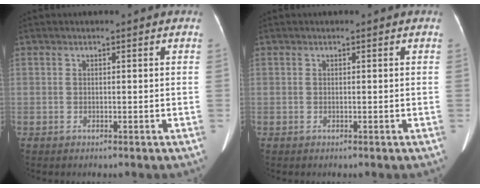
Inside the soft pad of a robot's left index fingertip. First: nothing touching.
{"total": 0.0}